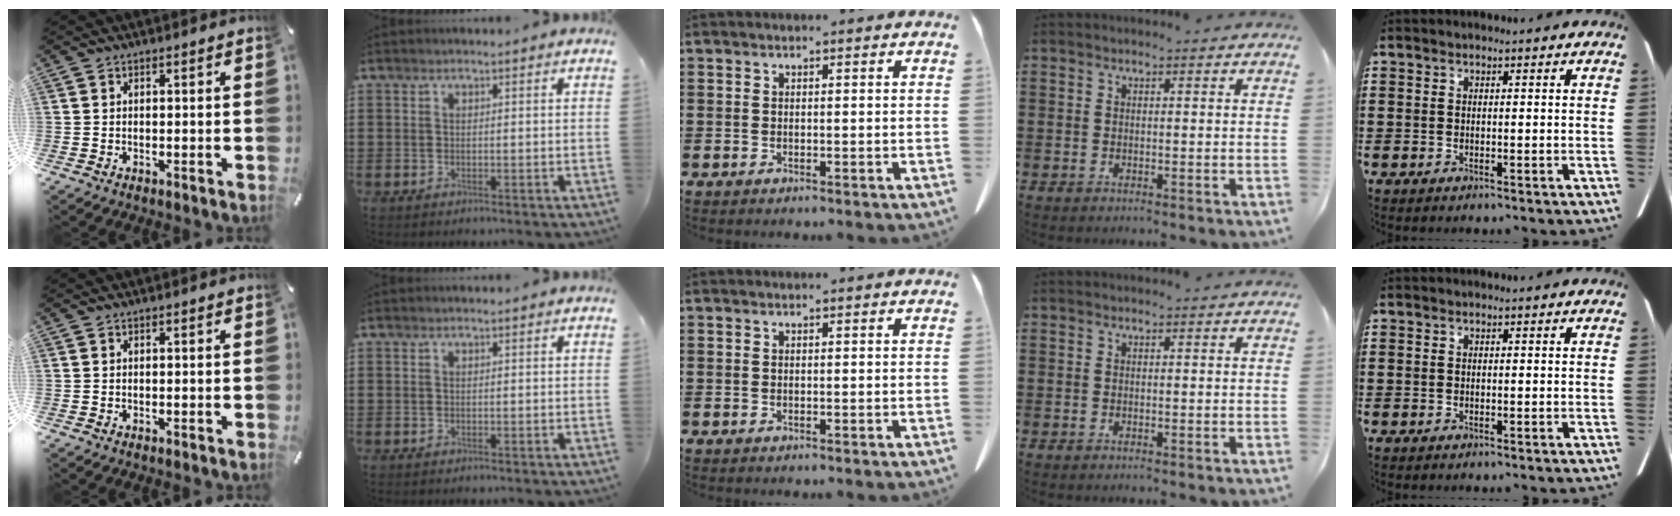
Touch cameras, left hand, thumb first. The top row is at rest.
{}